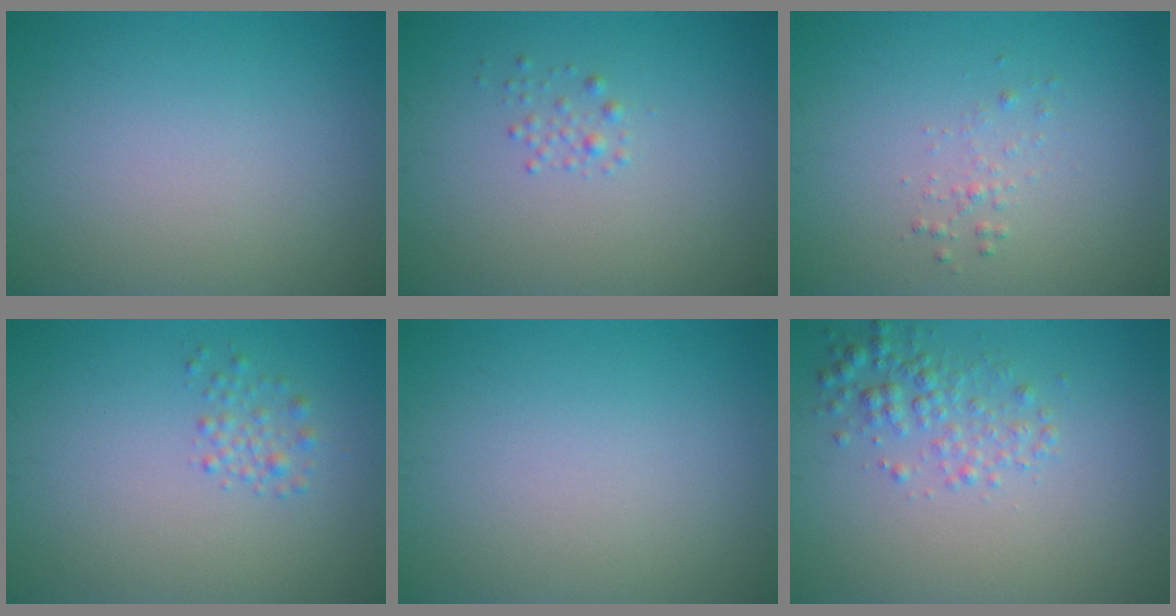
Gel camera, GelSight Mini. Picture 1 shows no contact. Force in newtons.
{"total": 0.9, "press": 0.9, "slide": 0.0}
{"total": 0.9, "press": 0.9, "slide": 0.0}
{"total": 1.4, "press": 1.3, "slide": 0.1}
{"total": 0.0}
{"total": 2.5, "press": 2.5, "slide": 0.1}